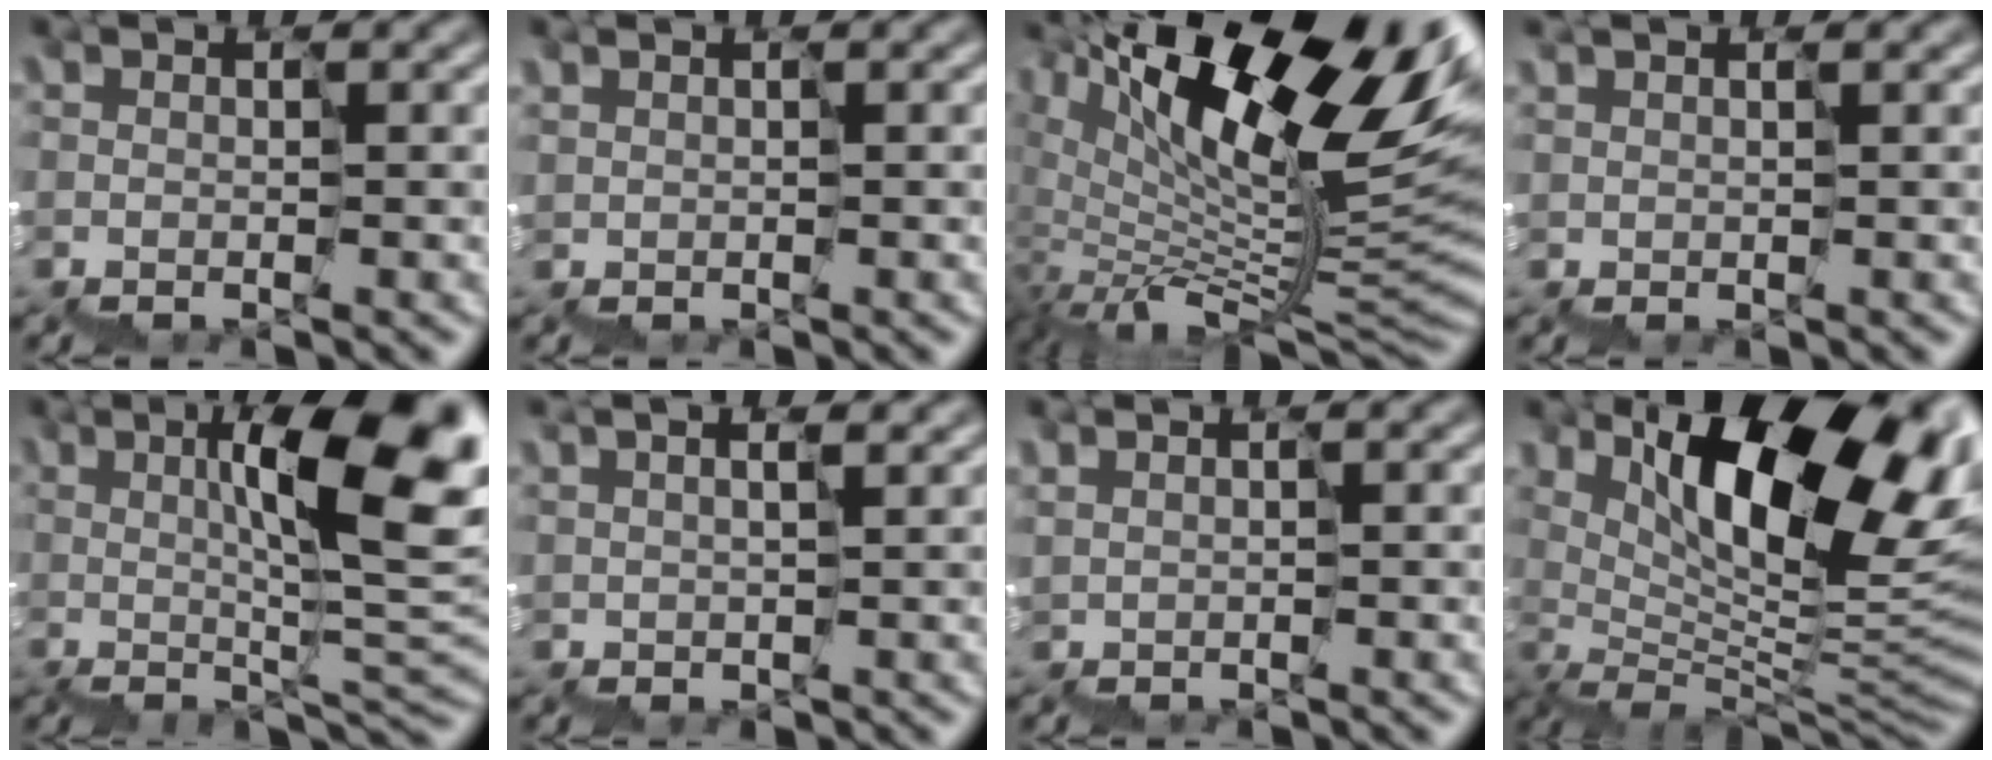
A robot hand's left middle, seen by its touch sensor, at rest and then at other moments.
{"total": 0.7, "force": [0.7, 0.1, -0.2], "torque": [-0.016, -0.003, 0.020]}
{"total": 13.6, "force": [5.1, 6.6, 10.8], "torque": [-0.193, 0.012, 0.100]}
{"total": 1.1, "force": [0.8, 0.5, 0.6], "torque": [-0.006, 0.006, 0.015]}
{"total": 10.3, "force": [2.6, 2.9, 9.5], "torque": [-0.130, 0.008, 0.047]}
{"total": 3.0, "force": [1.6, 1.8, 1.9], "torque": [-0.043, 0.022, 0.043]}
{"total": 1.0, "force": [1.0, 0.1, -0.2], "torque": [-0.014, -0.001, 0.027]}
{"total": 12.1, "force": [5.0, 5.0, 9.9], "torque": [-0.156, -0.007, 0.089]}